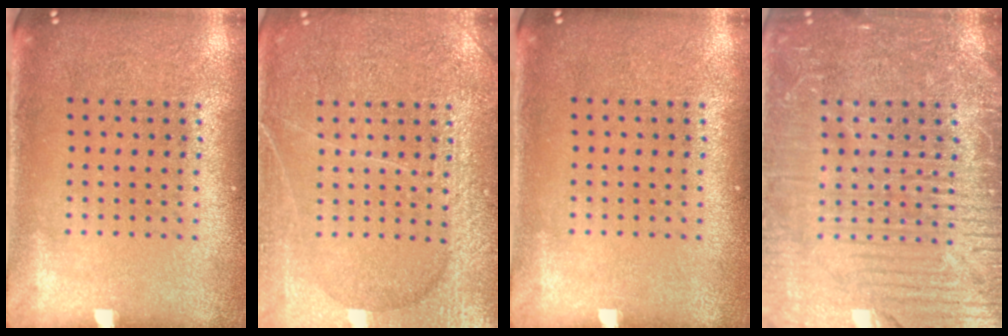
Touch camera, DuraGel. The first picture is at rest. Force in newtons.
{"total": 5.5, "press": 5.5, "slide": 0.7}
{"total": 0.0}
{"total": 7.2, "press": 7.2, "slide": 0.9}